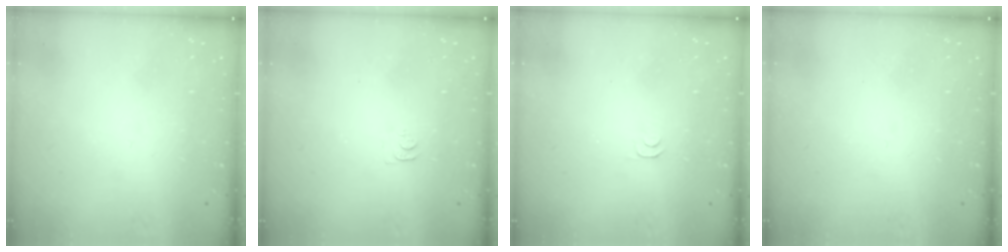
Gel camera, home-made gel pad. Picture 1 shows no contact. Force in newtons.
{"total": 3.1, "press": 3.1, "slide": 0.5}
{"total": 3.6, "press": 3.6, "slide": 0.5}
{"total": 0.0}